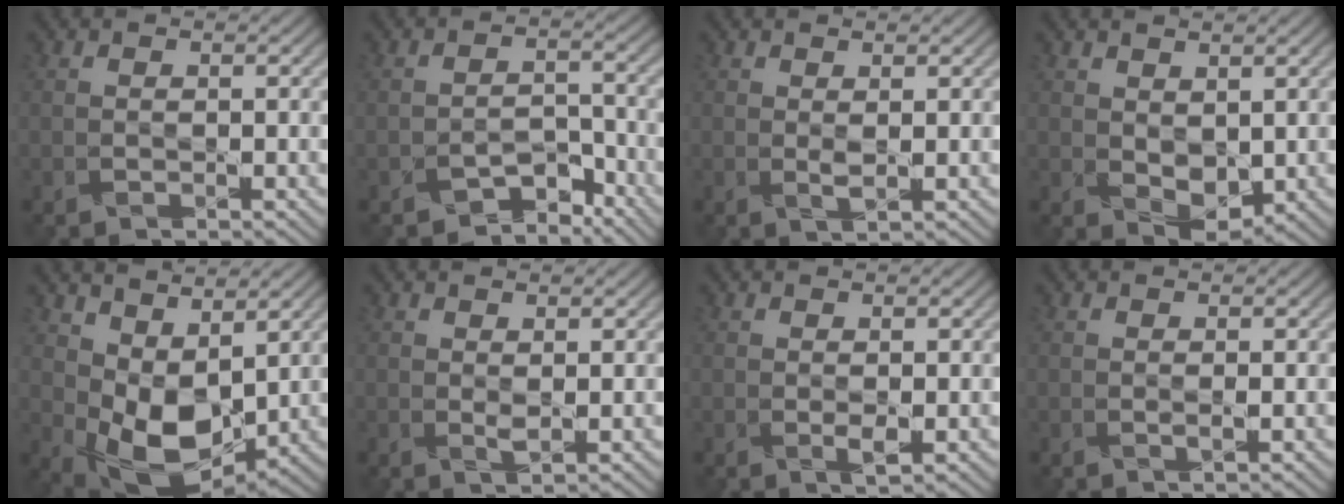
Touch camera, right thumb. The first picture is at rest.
{"total": 4.0, "force": [-3.5, 1.7, 1.0], "torque": [-0.006, 0.004, -0.062]}
{"total": 1.0, "force": [0.6, 0.0, 0.8], "torque": [-0.020, -0.001, 0.012]}
{"total": 2.9, "force": [1.0, 1.9, 2.0], "torque": [-0.040, -0.009, 0.024]}
{"total": 8.8, "force": [3.0, 5.2, 6.4], "torque": [-0.137, -0.010, 0.058]}
{"total": 1.0, "force": [0.6, 0.2, 0.7], "torque": [-0.018, -0.002, 0.014]}
{"total": 1.1, "force": [0.2, 0.4, 1.0], "torque": [-0.021, -0.004, 0.006]}
{"total": 0.5, "force": [0.2, -0.2, 0.4], "torque": [-0.007, 0.000, 0.002]}